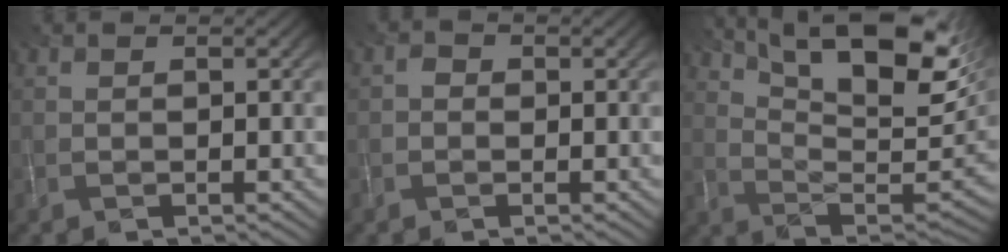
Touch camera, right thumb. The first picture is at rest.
{"total": 1.1, "force": [-0.4, 1.0, 0.4], "torque": [-0.004, -0.001, -0.011]}
{"total": 16.3, "force": [9.2, 5.7, 12.3], "torque": [-0.207, -0.002, 0.148]}